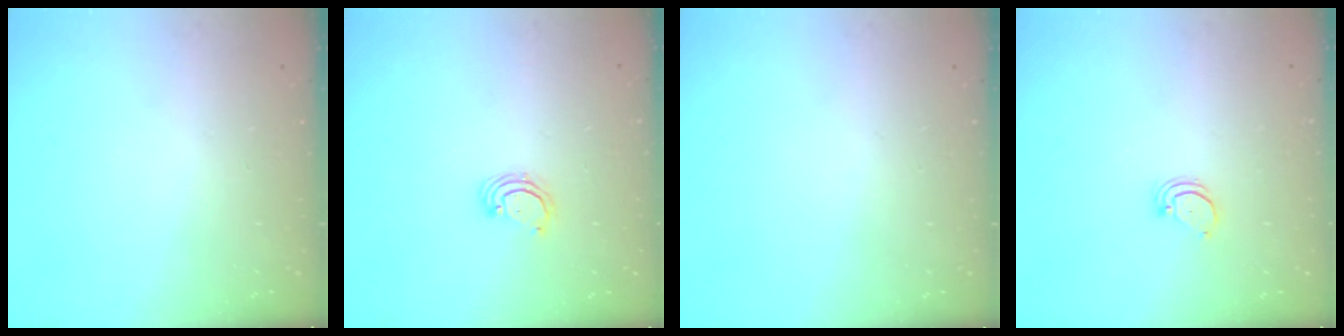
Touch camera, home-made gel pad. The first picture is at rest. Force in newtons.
{"total": 2.4, "press": 2.4, "slide": 0.2}
{"total": 0.0}
{"total": 2.0, "press": 2.0, "slide": 0.2}